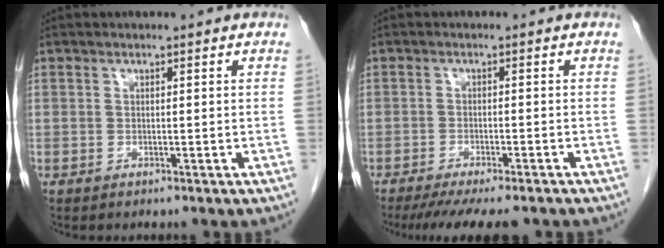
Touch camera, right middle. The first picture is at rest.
{"total": 10.9, "force": [-9.1, 1.9, 5.7], "torque": [-0.075, -0.017, -0.125]}